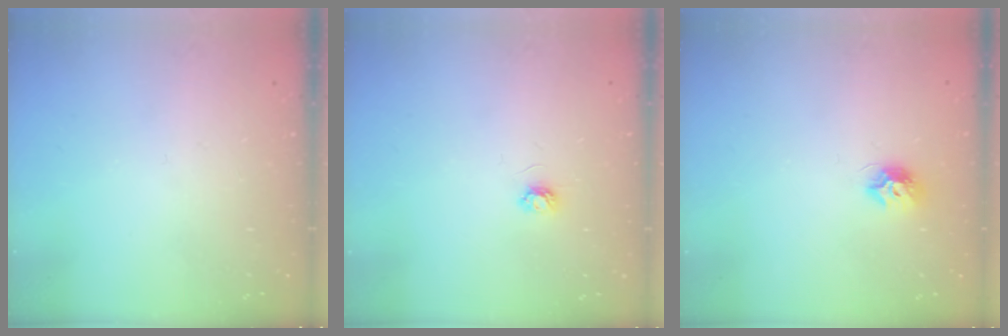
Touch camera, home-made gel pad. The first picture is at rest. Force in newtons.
{"total": 3.5, "press": 3.5, "slide": 0.4}
{"total": 7.4, "press": 7.4, "slide": 0.2}